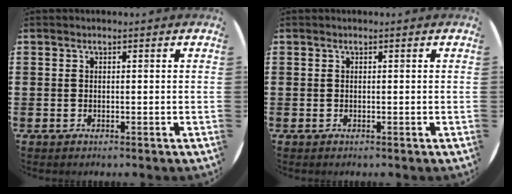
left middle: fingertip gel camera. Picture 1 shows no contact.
{"total": 0.0}